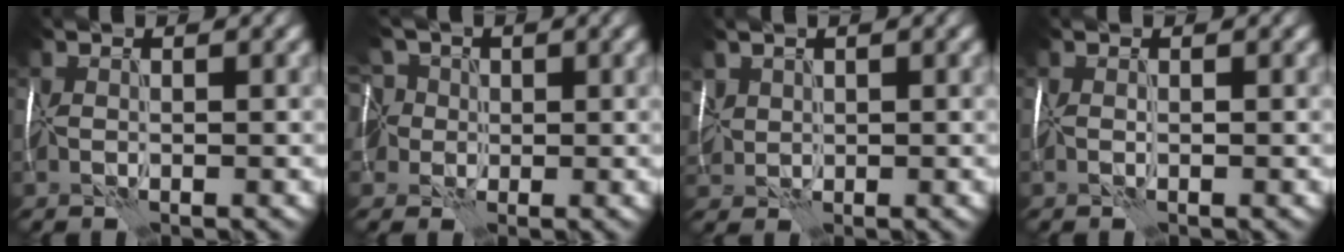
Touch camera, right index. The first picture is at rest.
{"total": 8.0, "force": [2.3, 6.1, 4.7], "torque": [-0.070, 0.028, -0.006]}
{"total": 2.6, "force": [0.9, 2.0, 1.3], "torque": [-0.035, 0.004, 0.021]}
{"total": 0.0}